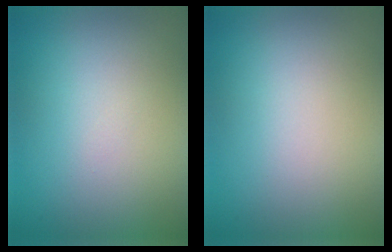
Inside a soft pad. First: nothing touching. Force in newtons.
{"total": 0.0}